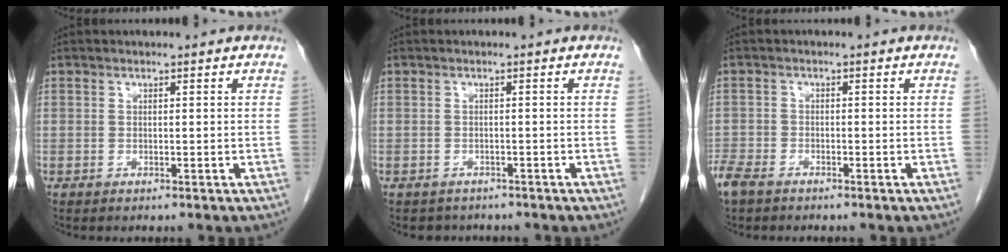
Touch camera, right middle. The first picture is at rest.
{"total": 2.6, "force": [-2.2, 1.3, -0.1], "torque": [-0.005, 0.002, -0.030]}
{"total": 4.0, "force": [-3.2, 1.5, 1.8], "torque": [-0.040, -0.006, -0.060]}